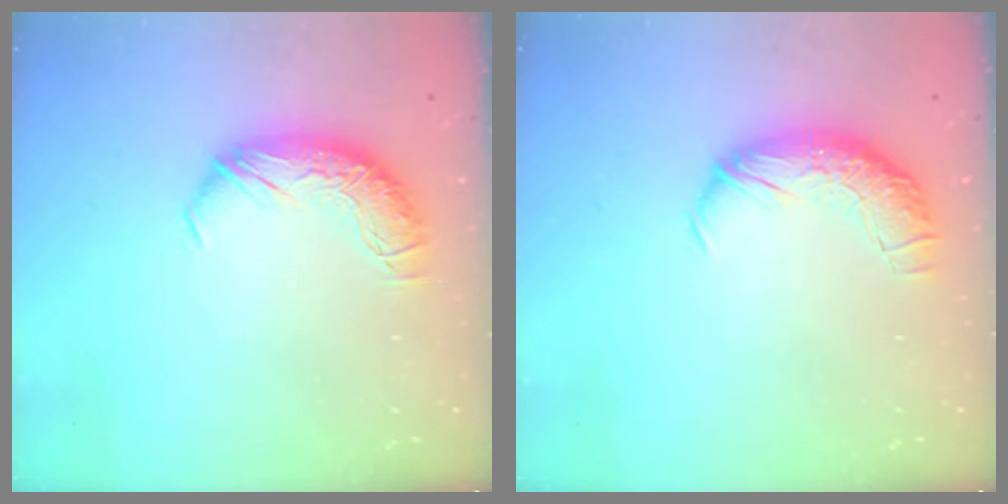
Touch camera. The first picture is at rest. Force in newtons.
{"total": 2.4, "press": 1.2, "slide": 2.1}